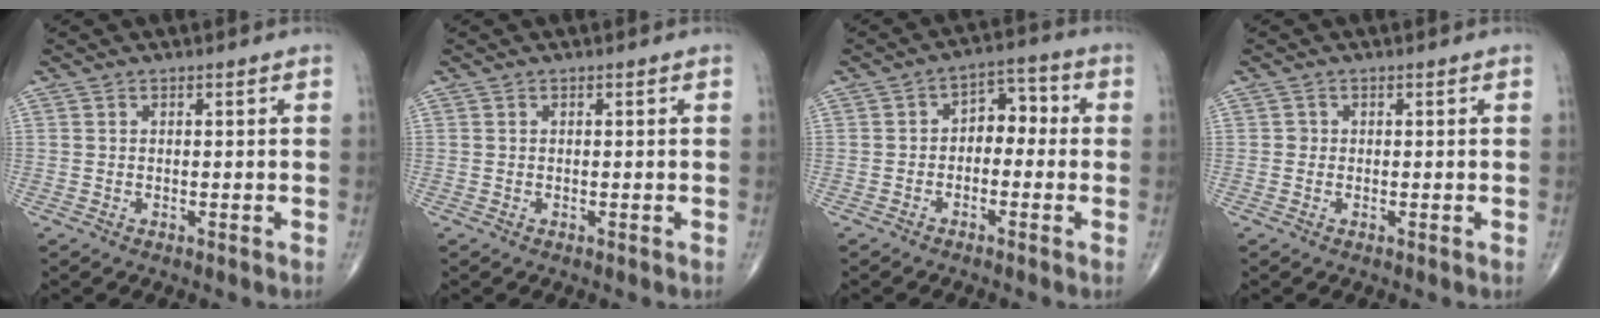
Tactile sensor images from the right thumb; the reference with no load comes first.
{"total": 0.0}
{"total": 5.7, "force": [-0.9, 4.0, 4.0], "torque": [-0.034, 0.035, -0.028]}
{"total": 0.7, "force": [0.0, 0.7, 0.1], "torque": [0.003, 0.003, -0.002]}